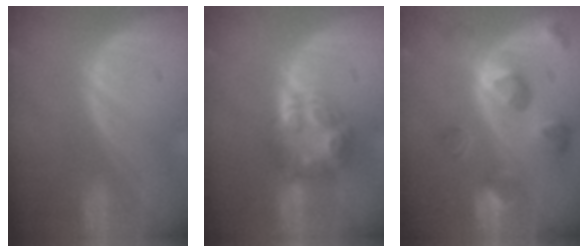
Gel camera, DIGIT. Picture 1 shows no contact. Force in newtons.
{"total": 7.9, "press": 6.7, "slide": 4.2}
{"total": 9.5, "press": 8.7, "slide": 4.0}